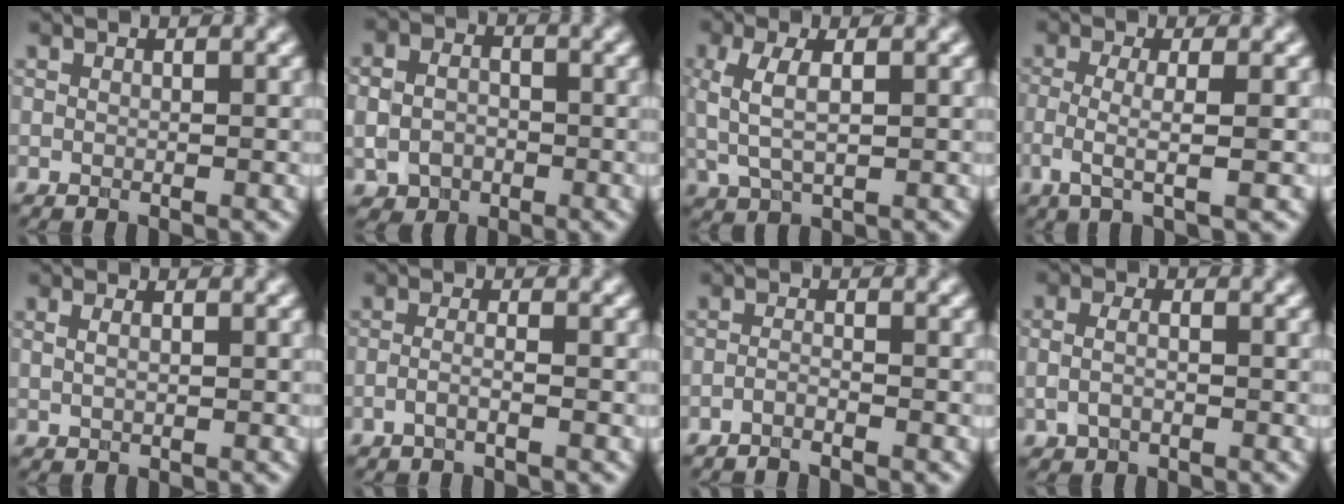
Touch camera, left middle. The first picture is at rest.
{"total": 4.1, "force": [-0.8, 3.5, 2.1], "torque": [-0.033, -0.007, -0.016]}
{"total": 3.8, "force": [0.3, 1.9, 3.3], "torque": [-0.079, 0.005, 0.009]}
{"total": 3.4, "force": [-0.9, 0.8, 3.2], "torque": [-0.065, -0.008, -0.019]}
{"total": 1.1, "force": [0.5, 0.5, 0.8], "torque": [-0.016, -0.005, 0.010]}
{"total": 1.4, "force": [-0.8, 0.3, 1.1], "torque": [-0.021, 0.001, -0.021]}
{"total": 1.1, "force": [-1.0, 0.1, 0.5], "torque": [-0.010, -0.001, -0.023]}
{"total": 1.7, "force": [-0.4, 1.1, 1.3], "torque": [-0.033, 0.001, -0.012]}